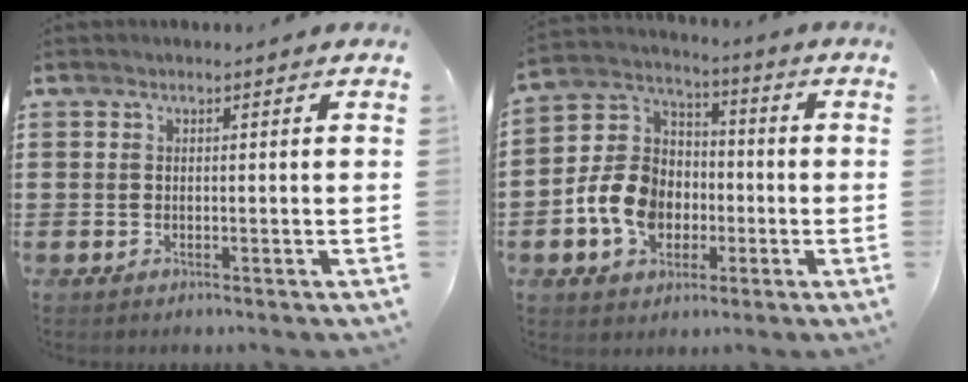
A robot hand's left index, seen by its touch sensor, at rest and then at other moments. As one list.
[{"total": 10.2, "force": [-3.0, 8.1, 5.4], "torque": [-0.154, 0.019, -0.061]}]